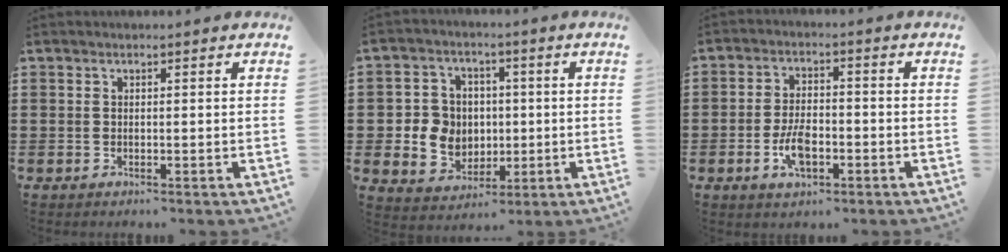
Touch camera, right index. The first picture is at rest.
{"total": 6.4, "force": [0.1, 6.1, 1.7], "torque": [-0.050, 0.013, 0.004]}
{"total": 5.8, "force": [-2.0, 2.8, 4.6], "torque": [-0.105, 0.000, -0.042]}